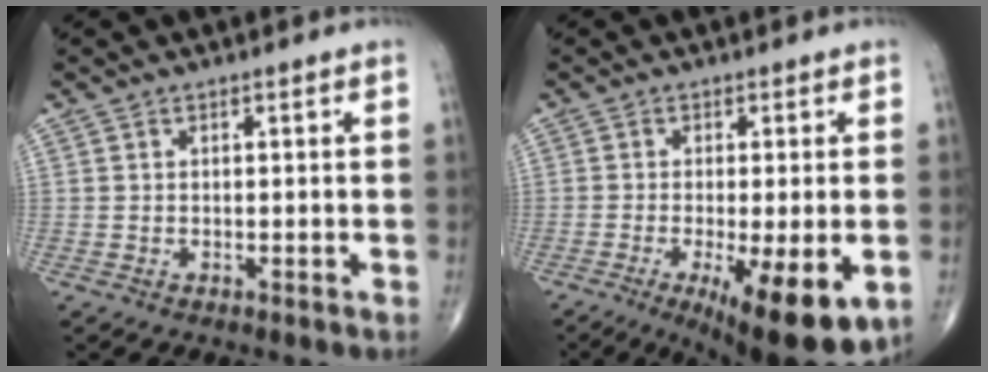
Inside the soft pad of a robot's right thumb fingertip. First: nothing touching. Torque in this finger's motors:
{"motor_torque": [0.16, 0.96, 0.21, -0.27, 0.12]}